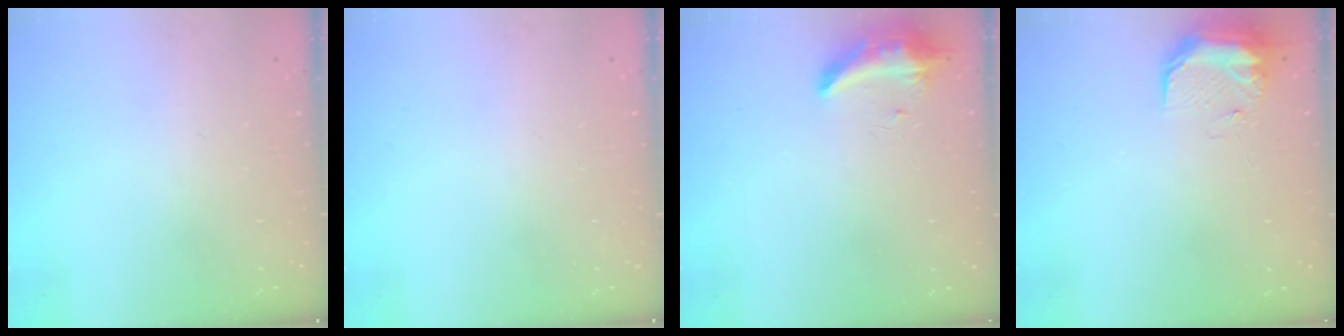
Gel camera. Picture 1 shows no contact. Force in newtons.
{"total": 0.0}
{"total": 8.6, "press": 8.6, "slide": 1.1}
{"total": 8.8, "press": 8.7, "slide": 1.2}